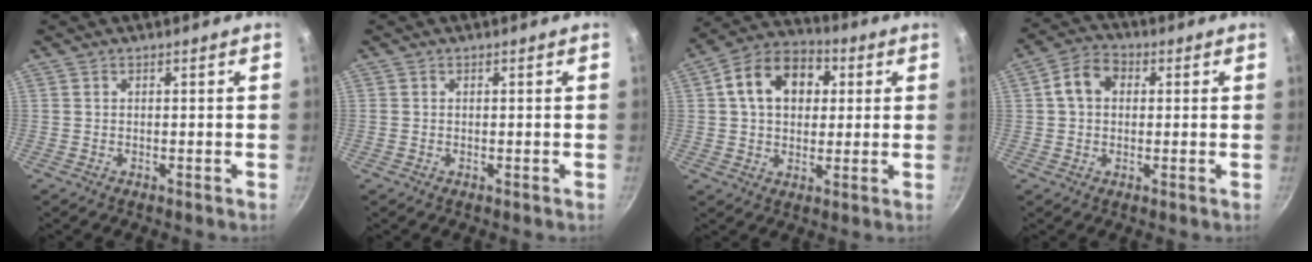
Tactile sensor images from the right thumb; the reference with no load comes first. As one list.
[{"total": 0.0}, {"total": 13.1, "force": [3.0, 9.5, 8.5], "torque": [-0.112, 0.019, 0.033]}, {"total": 6.9, "force": [1.2, 5.2, 4.3], "torque": [-0.060, 0.017, 0.009]}]